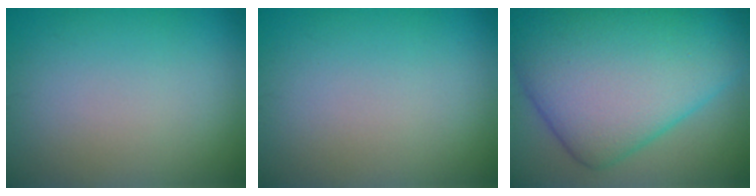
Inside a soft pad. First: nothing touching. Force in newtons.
{"total": 0.0}
{"total": 15.2, "press": 15.2, "slide": 0.1}